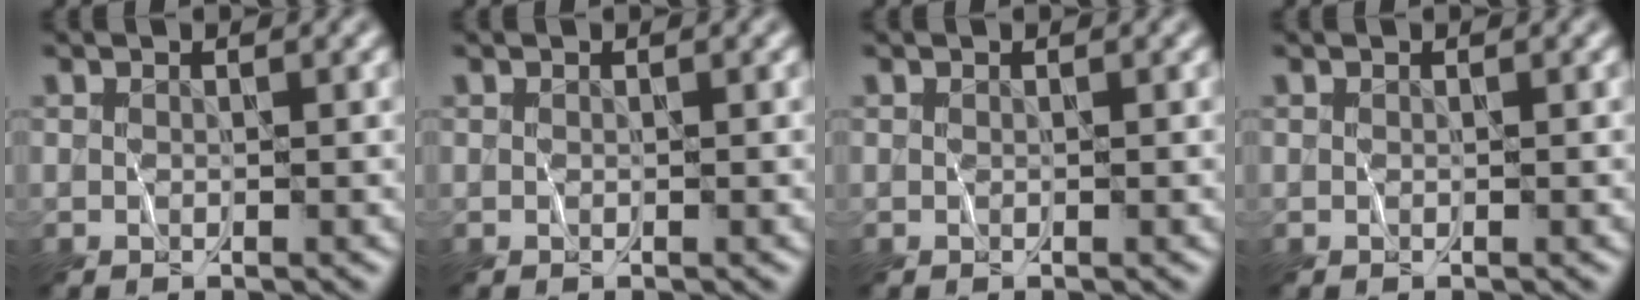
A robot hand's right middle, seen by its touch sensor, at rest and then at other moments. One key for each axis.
{"total": 0.0}
{"total": 0.0}
{"total": 0.0}